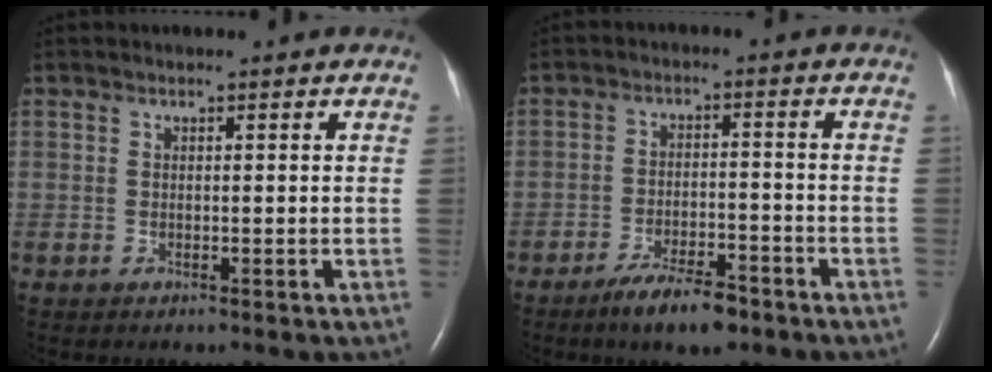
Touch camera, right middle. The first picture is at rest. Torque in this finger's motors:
{"motor_torque": [0.68, -0.66, 0.07, 0.02]}